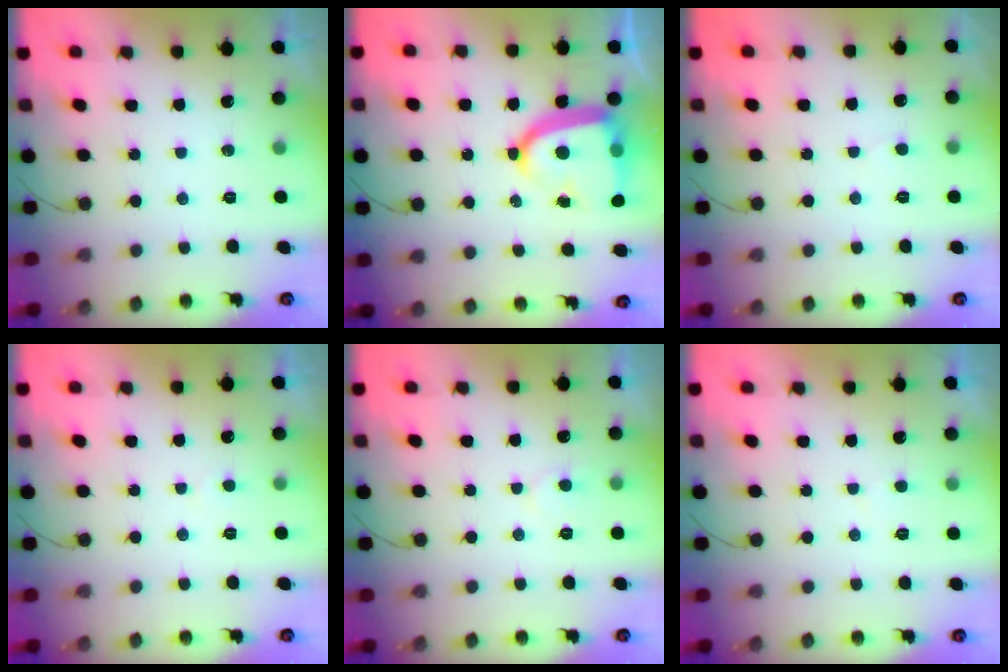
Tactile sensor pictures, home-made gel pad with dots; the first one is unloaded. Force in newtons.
{"total": 15.5, "press": 15.4, "slide": 1.3}
{"total": 3.3, "press": 3.3, "slide": 0.3}
{"total": 2.6, "press": 2.6, "slide": 0.3}
{"total": 5.6, "press": 5.6, "slide": 0.3}
{"total": 2.4, "press": 2.4, "slide": 0.4}